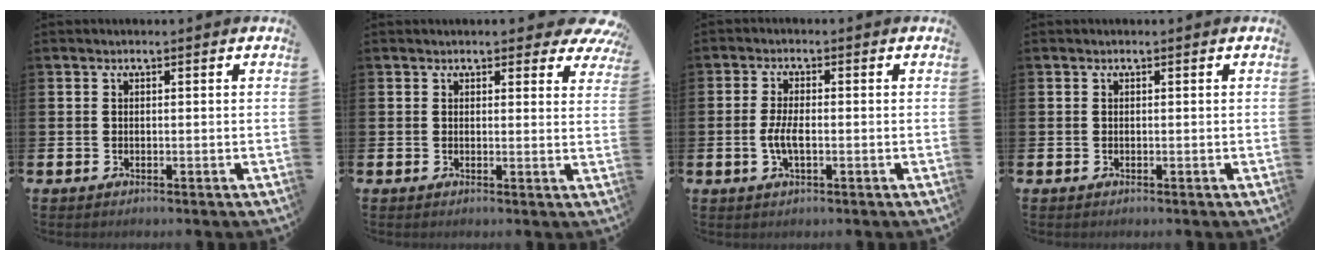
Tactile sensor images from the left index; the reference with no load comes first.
{"total": 2.5, "force": [2.2, 0.9, 0.6], "torque": [0.004, -0.010, 0.034]}
{"total": 3.4, "force": [-0.6, 1.3, 3.1], "torque": [-0.055, -0.003, -0.016]}
{"total": 0.0}